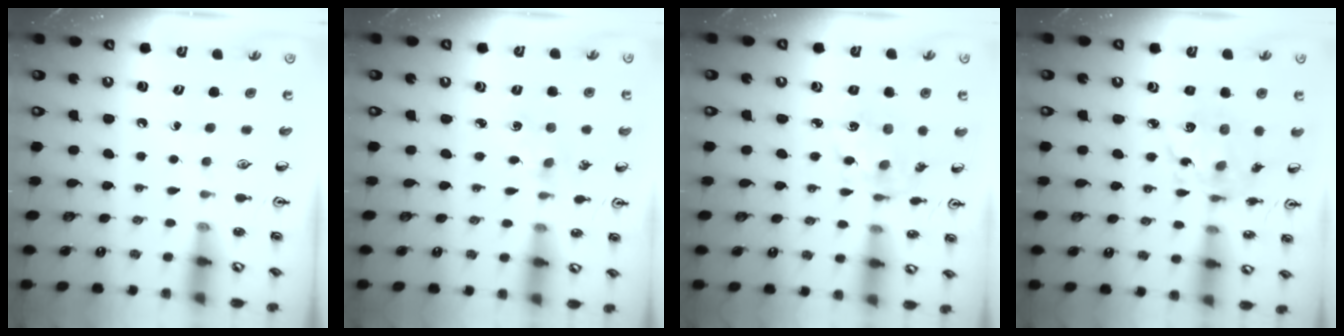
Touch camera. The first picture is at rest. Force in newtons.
{"total": 0.8, "press": 0.8, "slide": 0.2}
{"total": 6.0, "press": 5.8, "slide": 1.7}
{"total": 9.4, "press": 9.4, "slide": 0.6}